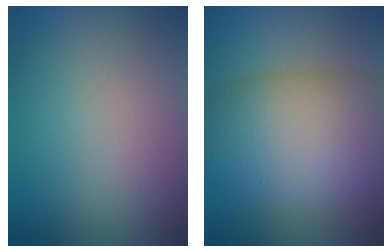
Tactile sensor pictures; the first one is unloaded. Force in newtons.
{"total": 12.3, "press": 12.3, "slide": 0.6}